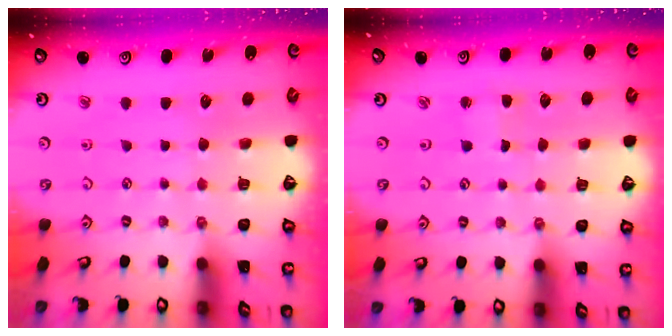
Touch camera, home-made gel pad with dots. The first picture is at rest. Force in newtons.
{"total": 1.5, "press": 1.5, "slide": 0.2}